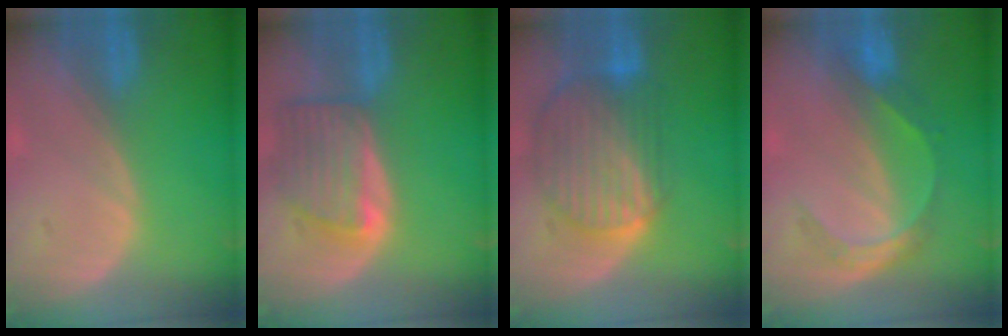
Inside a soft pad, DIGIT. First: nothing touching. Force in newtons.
{"total": 7.5, "press": 6.9, "slide": 3.1}
{"total": 10.4, "press": 8.9, "slide": 5.4}
{"total": 4.7, "press": 4.7, "slide": 0.7}